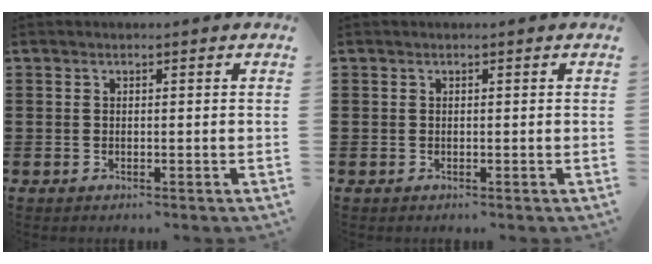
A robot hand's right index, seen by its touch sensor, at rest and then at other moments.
{"total": 0.0}